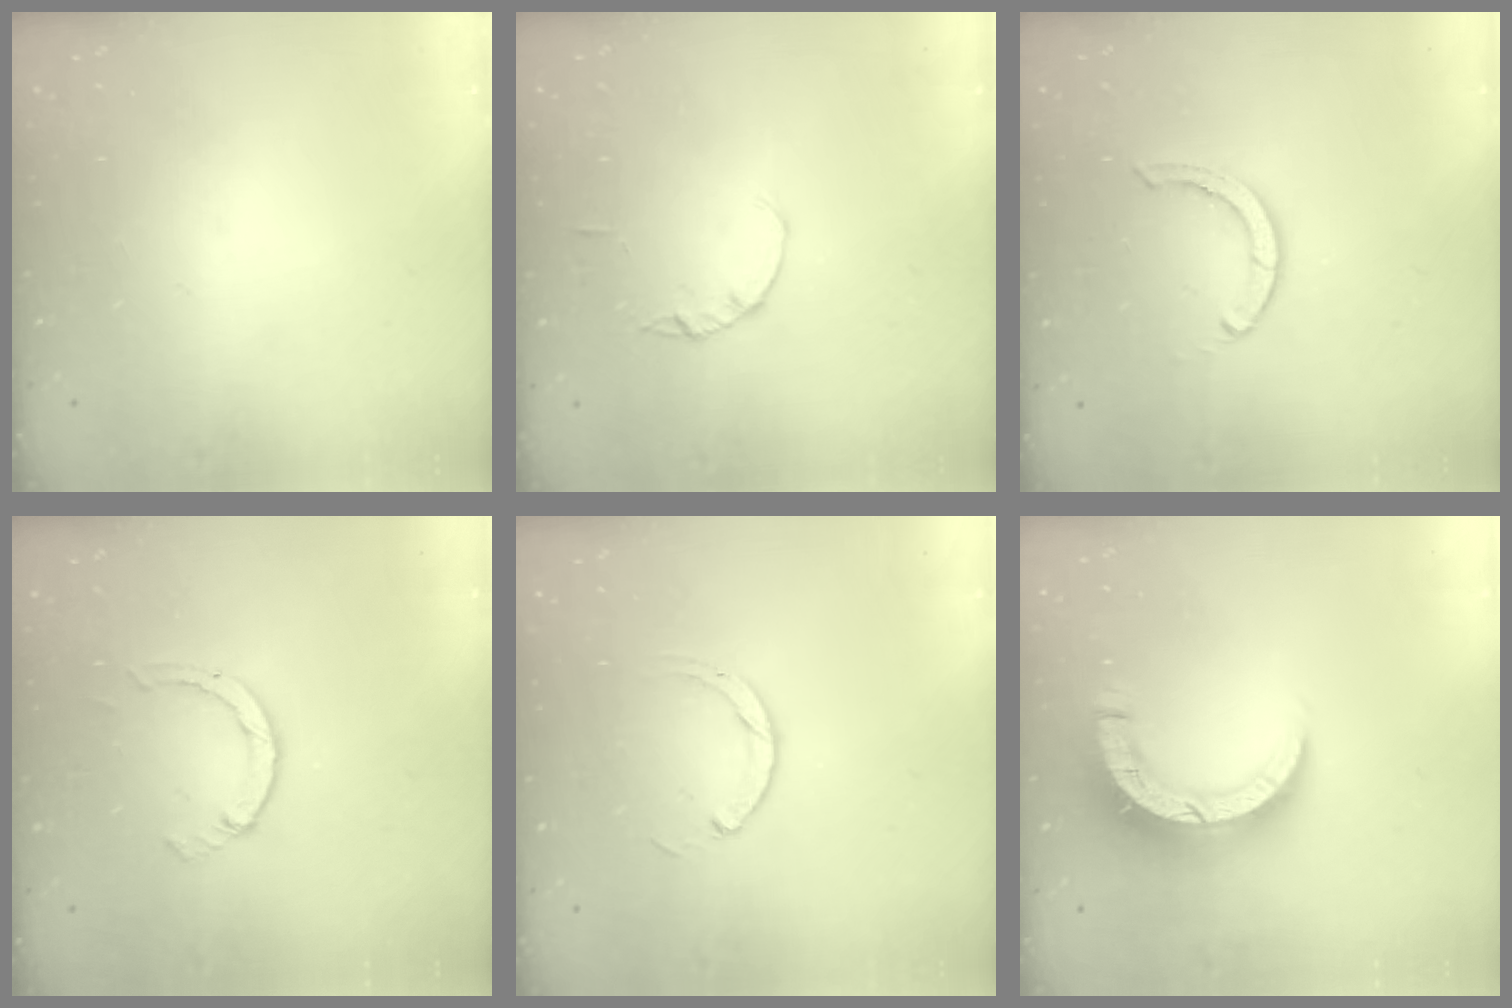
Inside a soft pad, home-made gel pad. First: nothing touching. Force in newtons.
{"total": 1.4, "press": 1.3, "slide": 0.3}
{"total": 2.9, "press": 2.9, "slide": 0.1}
{"total": 2.3, "press": 2.3, "slide": 0.3}
{"total": 3.0, "press": 2.9, "slide": 0.4}
{"total": 10.6, "press": 10.5, "slide": 1.1}